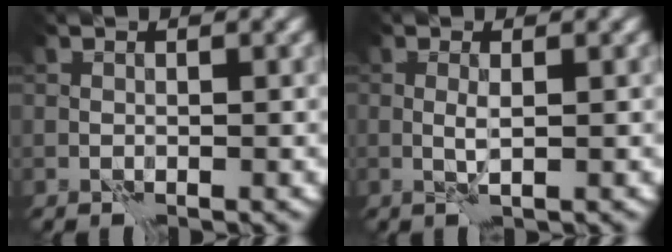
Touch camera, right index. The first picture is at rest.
{"total": 1.1, "force": [0.4, -0.1, 1.1], "torque": [-0.024, 0.000, 0.007]}